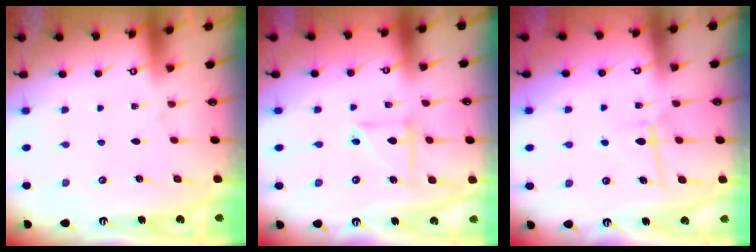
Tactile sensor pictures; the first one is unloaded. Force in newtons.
{"total": 6.7, "press": 6.7, "slide": 0.4}
{"total": 6.2, "press": 6.1, "slide": 1.2}